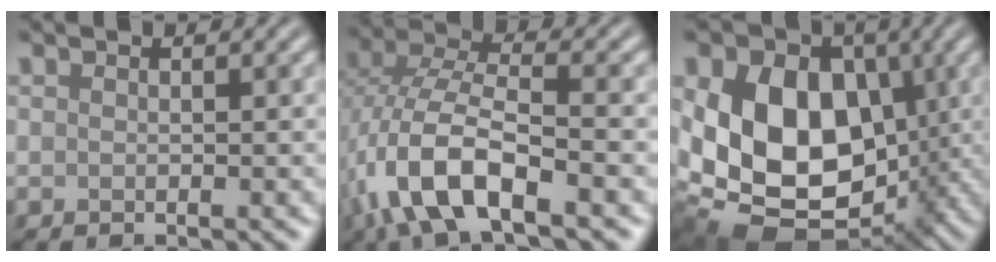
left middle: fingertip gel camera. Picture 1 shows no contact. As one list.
[{"total": 9.2, "force": [-3.8, 3.8, 7.5], "torque": [-0.161, 0.005, -0.080]}, {"total": 16.0, "force": [-0.3, 11.6, 11.0], "torque": [-0.165, -0.003, -0.008]}]